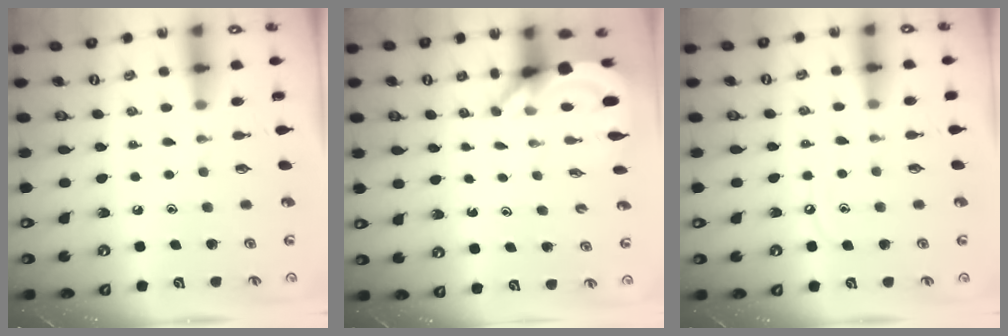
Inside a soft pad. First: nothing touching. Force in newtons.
{"total": 5.4, "press": 5.4, "slide": 0.4}
{"total": 5.9, "press": 5.8, "slide": 0.7}